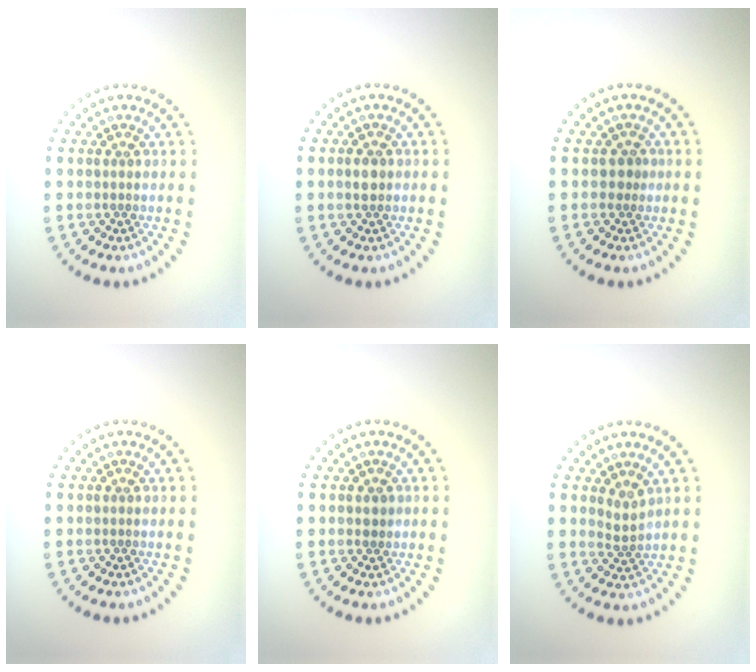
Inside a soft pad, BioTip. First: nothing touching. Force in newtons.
{"total": 1.3, "press": 1.2, "slide": 0.4}
{"total": 1.2, "press": 0.9, "slide": 0.9}
{"total": 0.0}
{"total": 0.8, "press": 0.7, "slide": 0.2}
{"total": 1.5, "press": 1.1, "slide": 1.1}